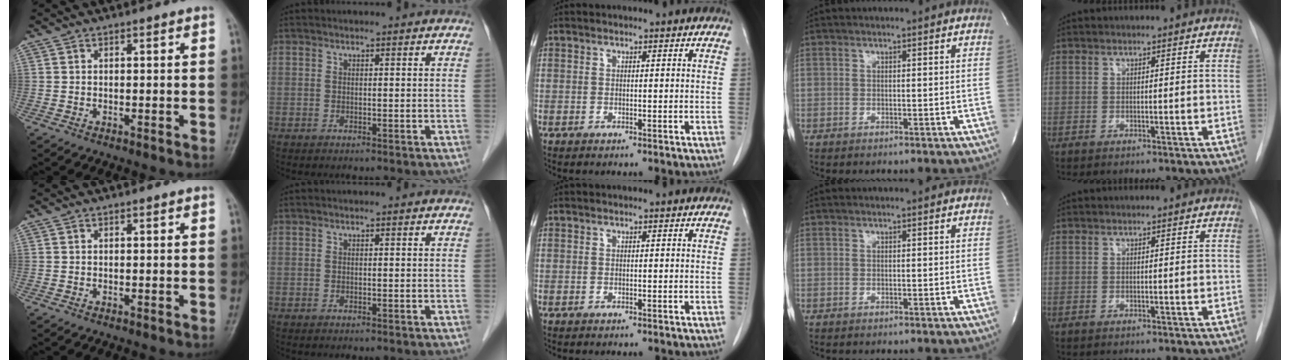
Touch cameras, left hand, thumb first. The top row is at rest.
{}